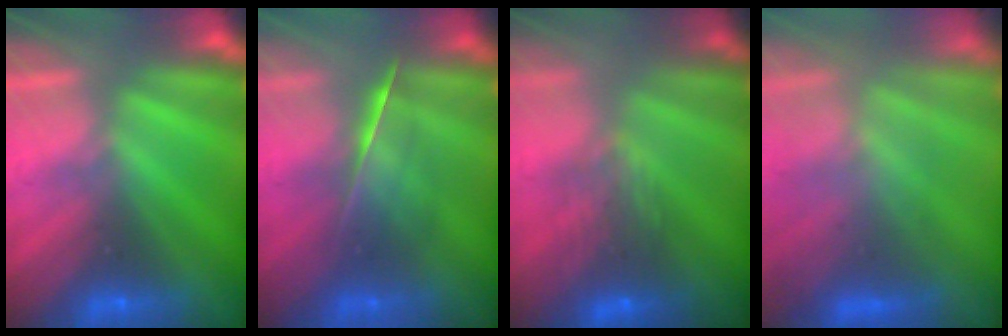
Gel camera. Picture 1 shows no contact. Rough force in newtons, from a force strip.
{"total": 2.1}
{"total": 7.4}
{"total": 2.9}